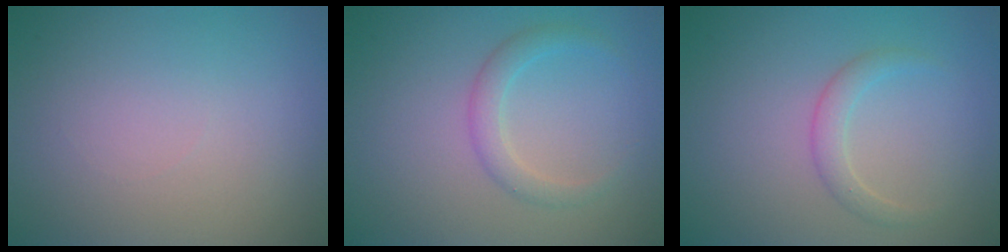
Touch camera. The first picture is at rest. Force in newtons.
{"total": 2.0, "press": 2.0, "slide": 0.1}
{"total": 1.7, "press": 1.7, "slide": 0.1}